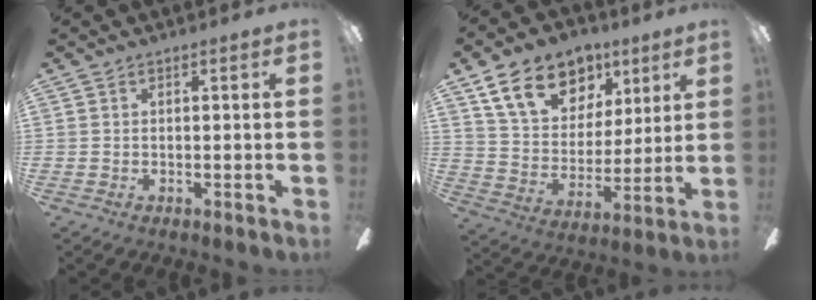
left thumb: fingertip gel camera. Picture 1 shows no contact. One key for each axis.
{"total": 17.1, "fx": 10.1, "fy": 11.3, "fz": 7.8, "tx": -0.137, "ty": -0.037, "tz": 0.190}